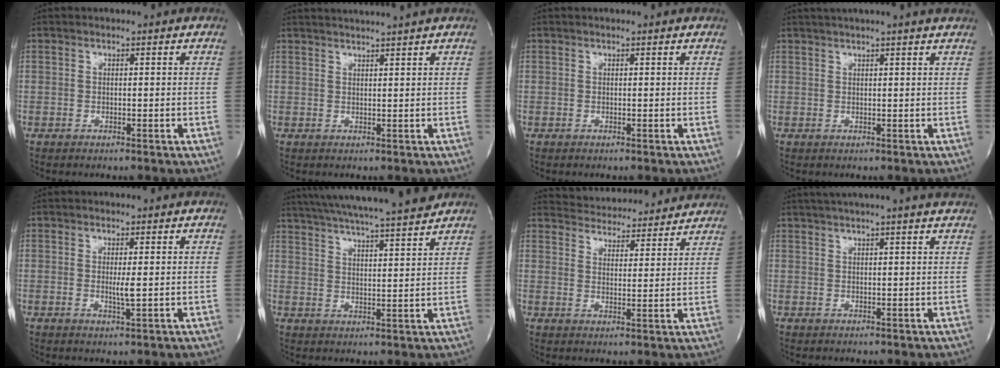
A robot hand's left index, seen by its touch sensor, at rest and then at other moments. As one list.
[{"total": 5.0, "force": [4.6, -1.3, 1.6], "torque": [-0.022, 0.008, 0.062]}, {"total": 0.7, "force": [0.7, 0.0, 0.3], "torque": [-0.004, 0.005, 0.009]}, {"total": 7.8, "force": [6.7, -0.8, 3.8], "torque": [-0.057, 0.028, 0.078]}, {"total": 1.9, "force": [-0.2, 0.0, 1.9], "torque": [-0.042, -0.010, -0.002]}, {"total": 17.3, "force": [15.5, 0.2, 7.8], "torque": [-0.147, 0.012, 0.230]}, {"total": 14.7, "force": [14.1, 2.9, 2.7], "torque": [-0.036, 0.015, 0.186]}, {"total": 10.3, "force": [8.9, -0.8, 5.1], "torque": [-0.084, 0.025, 0.107]}]